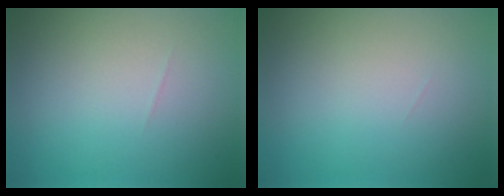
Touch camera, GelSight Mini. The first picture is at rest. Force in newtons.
{"total": 0.0}